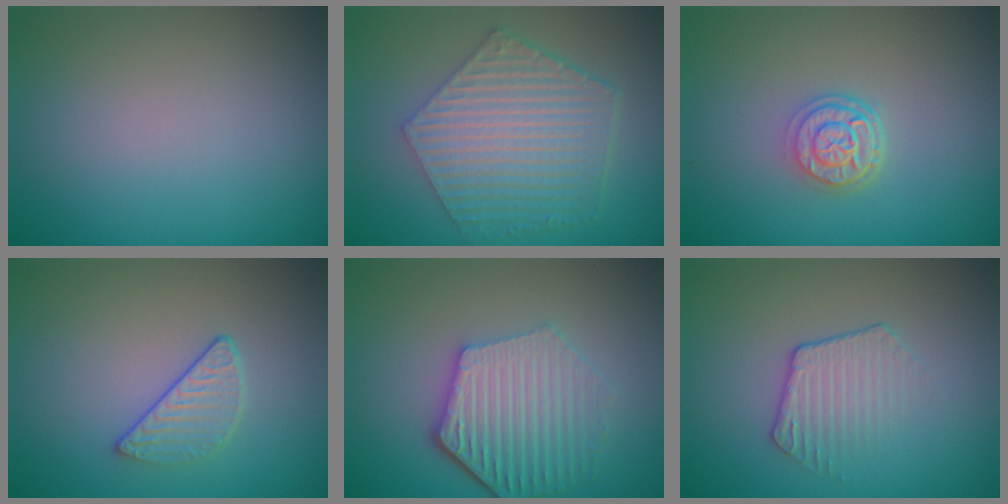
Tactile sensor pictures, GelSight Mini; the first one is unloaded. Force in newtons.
{"total": 6.9, "press": 5.0, "slide": 4.8}
{"total": 3.1, "press": 2.5, "slide": 1.9}
{"total": 2.2, "press": 1.5, "slide": 1.6}
{"total": 6.0, "press": 4.5, "slide": 3.9}
{"total": 2.1, "press": 1.5, "slide": 1.4}